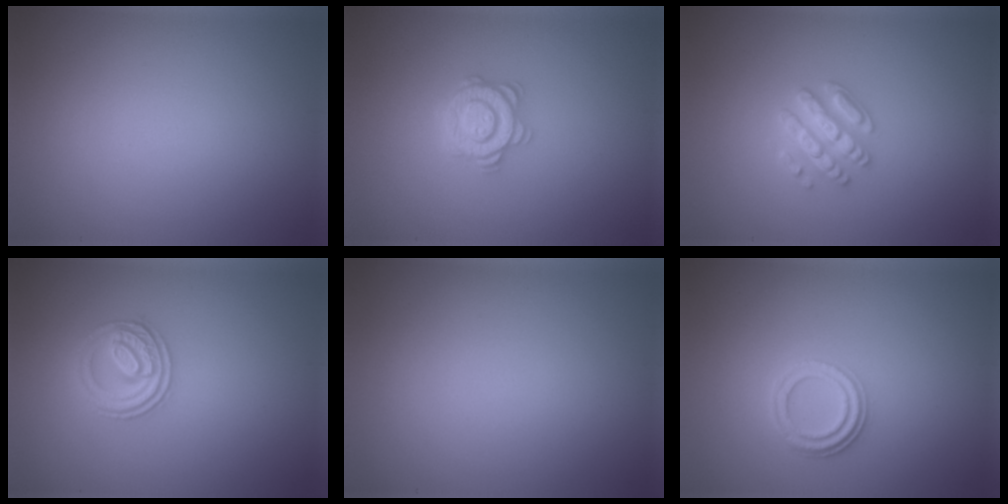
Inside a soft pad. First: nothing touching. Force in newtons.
{"total": 2.8, "press": 2.8, "slide": 0.4}
{"total": 2.8, "press": 2.7, "slide": 0.8}
{"total": 2.8, "press": 2.6, "slide": 1.1}
{"total": 0.0}
{"total": 2.4, "press": 2.0, "slide": 1.2}